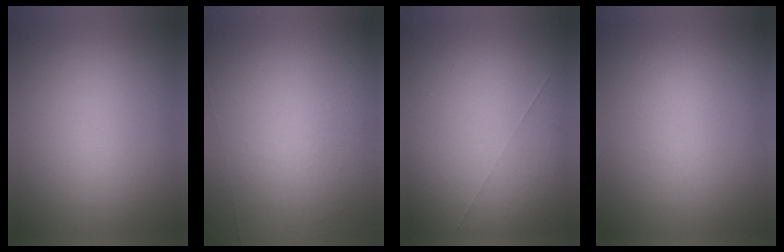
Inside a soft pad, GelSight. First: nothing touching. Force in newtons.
{"total": 5.9}
{"total": 1.0}
{"total": 1.4}